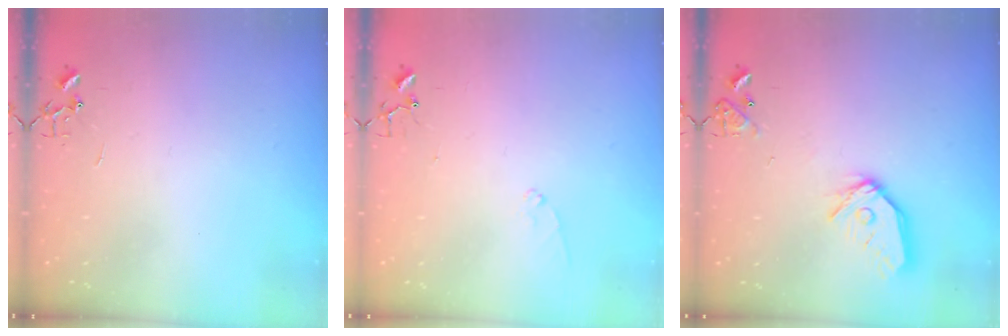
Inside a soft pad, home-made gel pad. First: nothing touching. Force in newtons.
{"total": 6.8, "press": 6.8, "slide": 0.7}
{"total": 13.7, "press": 13.6, "slide": 1.7}